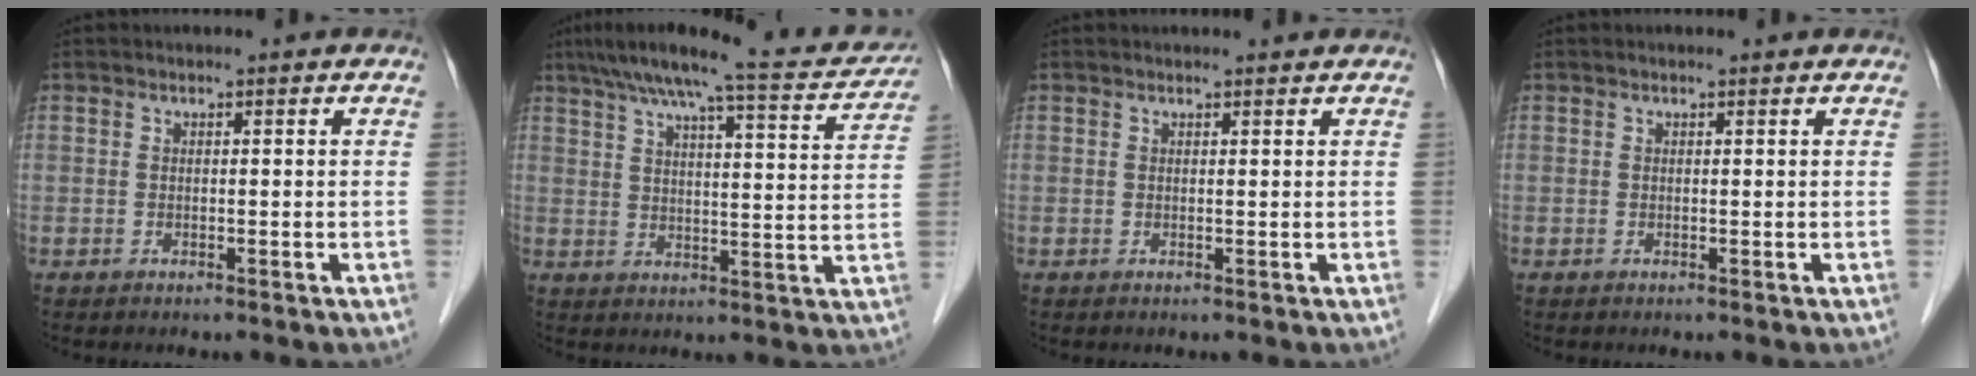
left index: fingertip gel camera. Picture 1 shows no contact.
{"total": 16.7, "force": [14.5, 1.9, 8.1], "torque": [-0.129, 0.011, 0.191]}
{"total": 1.4, "force": [1.4, -0.1, 0.1], "torque": [-0.009, 0.001, 0.018]}
{"total": 0.8, "force": [0.8, 0.1, 0.3], "torque": [-0.013, 0.008, 0.009]}